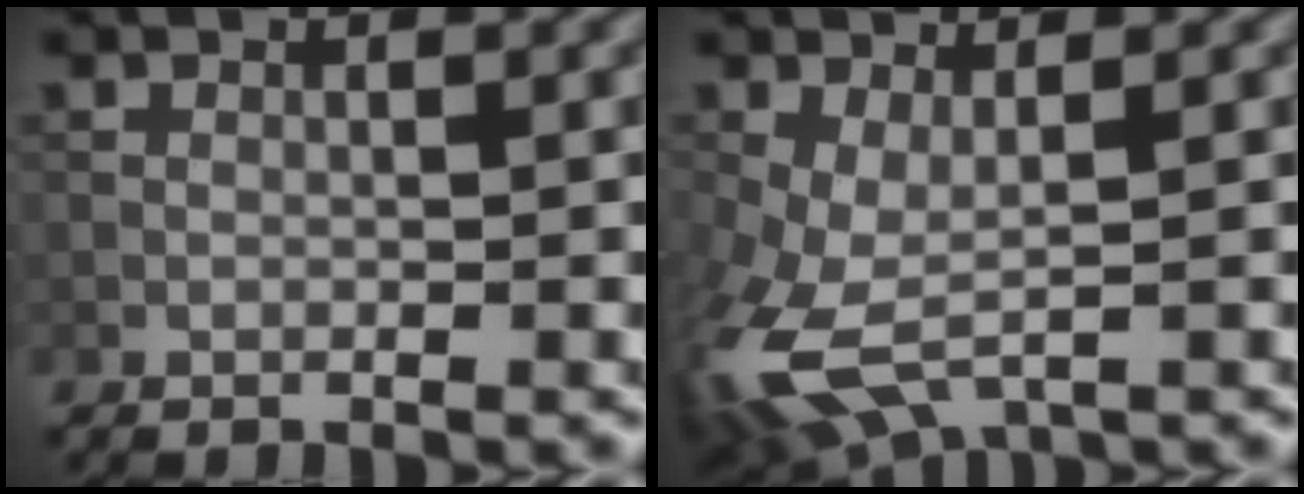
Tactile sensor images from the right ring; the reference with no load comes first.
{"total": 7.6, "force": [-2.6, 3.5, 6.3], "torque": [-0.161, -0.024, -0.041]}